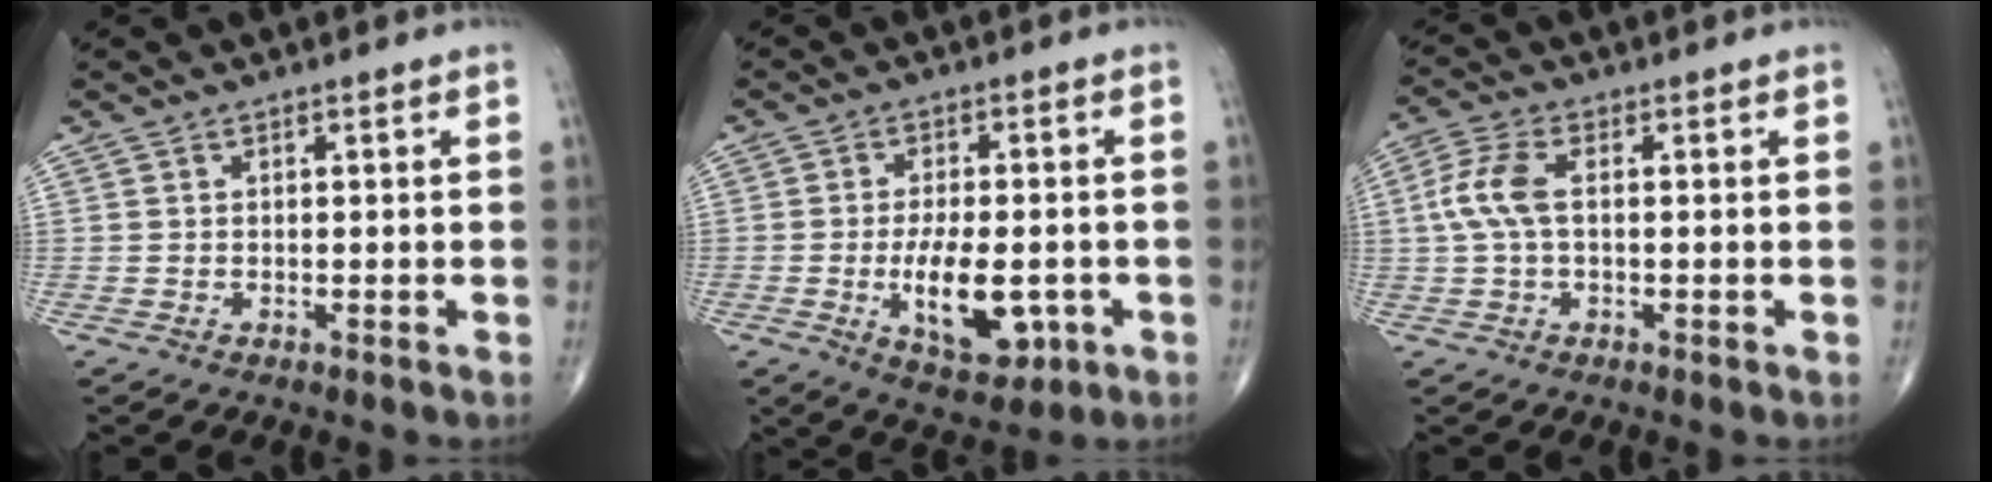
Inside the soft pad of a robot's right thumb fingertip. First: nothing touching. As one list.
[{"total": 11.4, "force": [-2.9, 5.4, 9.7], "torque": [-0.144, -0.002, -0.035]}, {"total": 6.6, "force": [0.5, 3.3, 5.8], "torque": [-0.145, 0.020, 0.006]}]